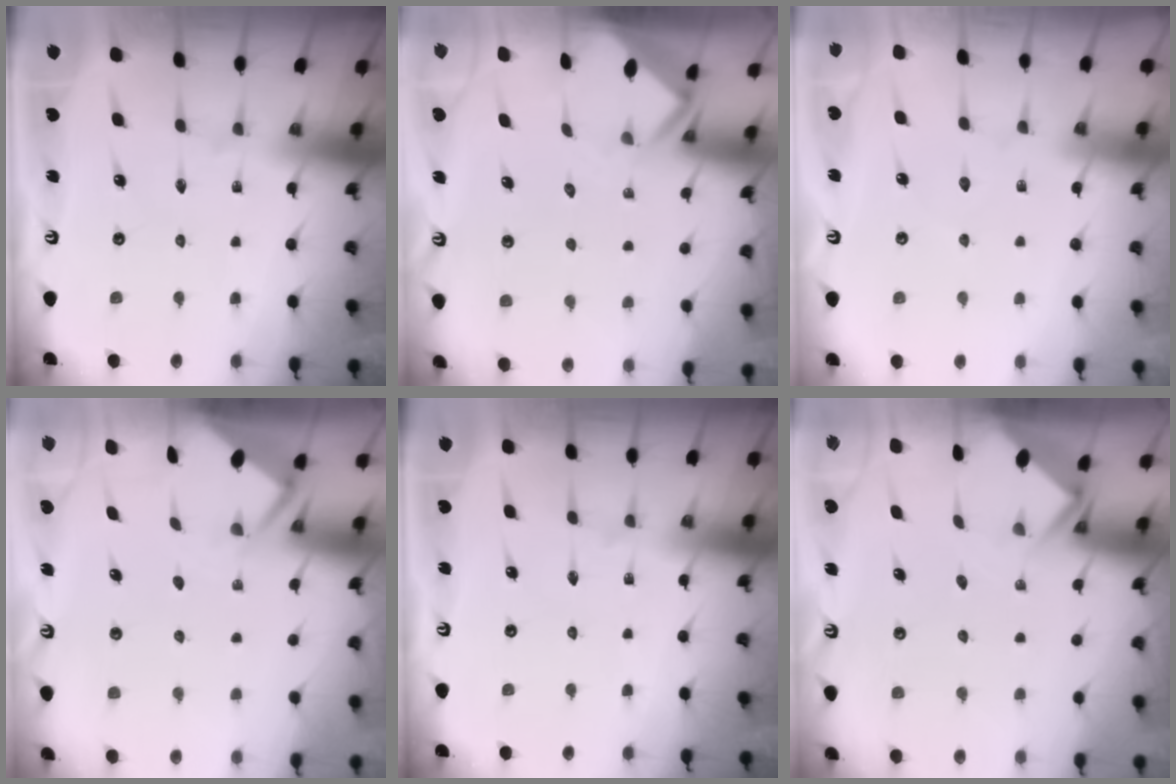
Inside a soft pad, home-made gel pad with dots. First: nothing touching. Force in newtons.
{"total": 2.5, "press": 2.5, "slide": 0.1}
{"total": 3.2, "press": 3.1, "slide": 0.6}
{"total": 2.8, "press": 2.8, "slide": 0.2}
{"total": 0.0}
{"total": 2.7, "press": 2.7, "slide": 0.2}